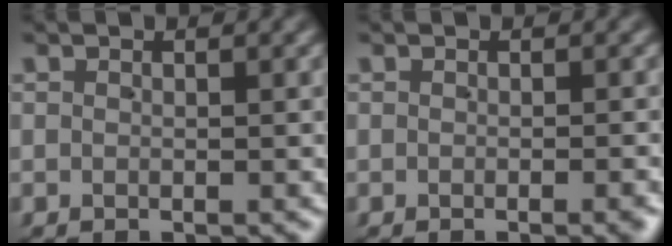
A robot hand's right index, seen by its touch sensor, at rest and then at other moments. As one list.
[{"total": 0.8, "force": [-0.4, -0.1, 0.7], "torque": [-0.004, 0.004, -0.008]}]